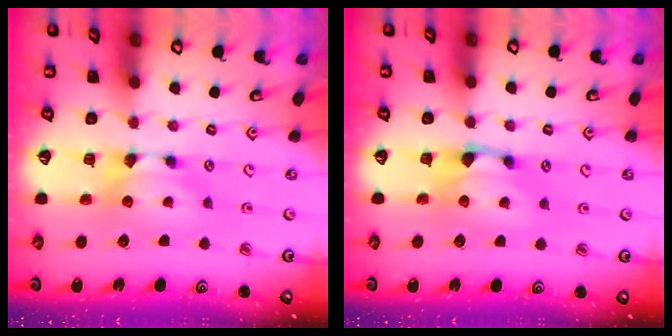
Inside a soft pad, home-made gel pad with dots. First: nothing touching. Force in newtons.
{"total": 1.1, "press": 0.4, "slide": 1.0}